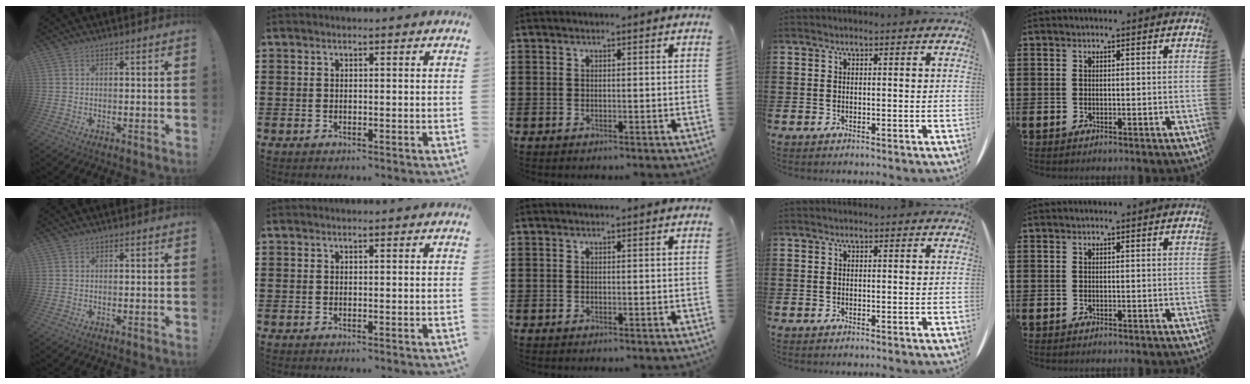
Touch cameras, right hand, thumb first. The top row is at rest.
{}